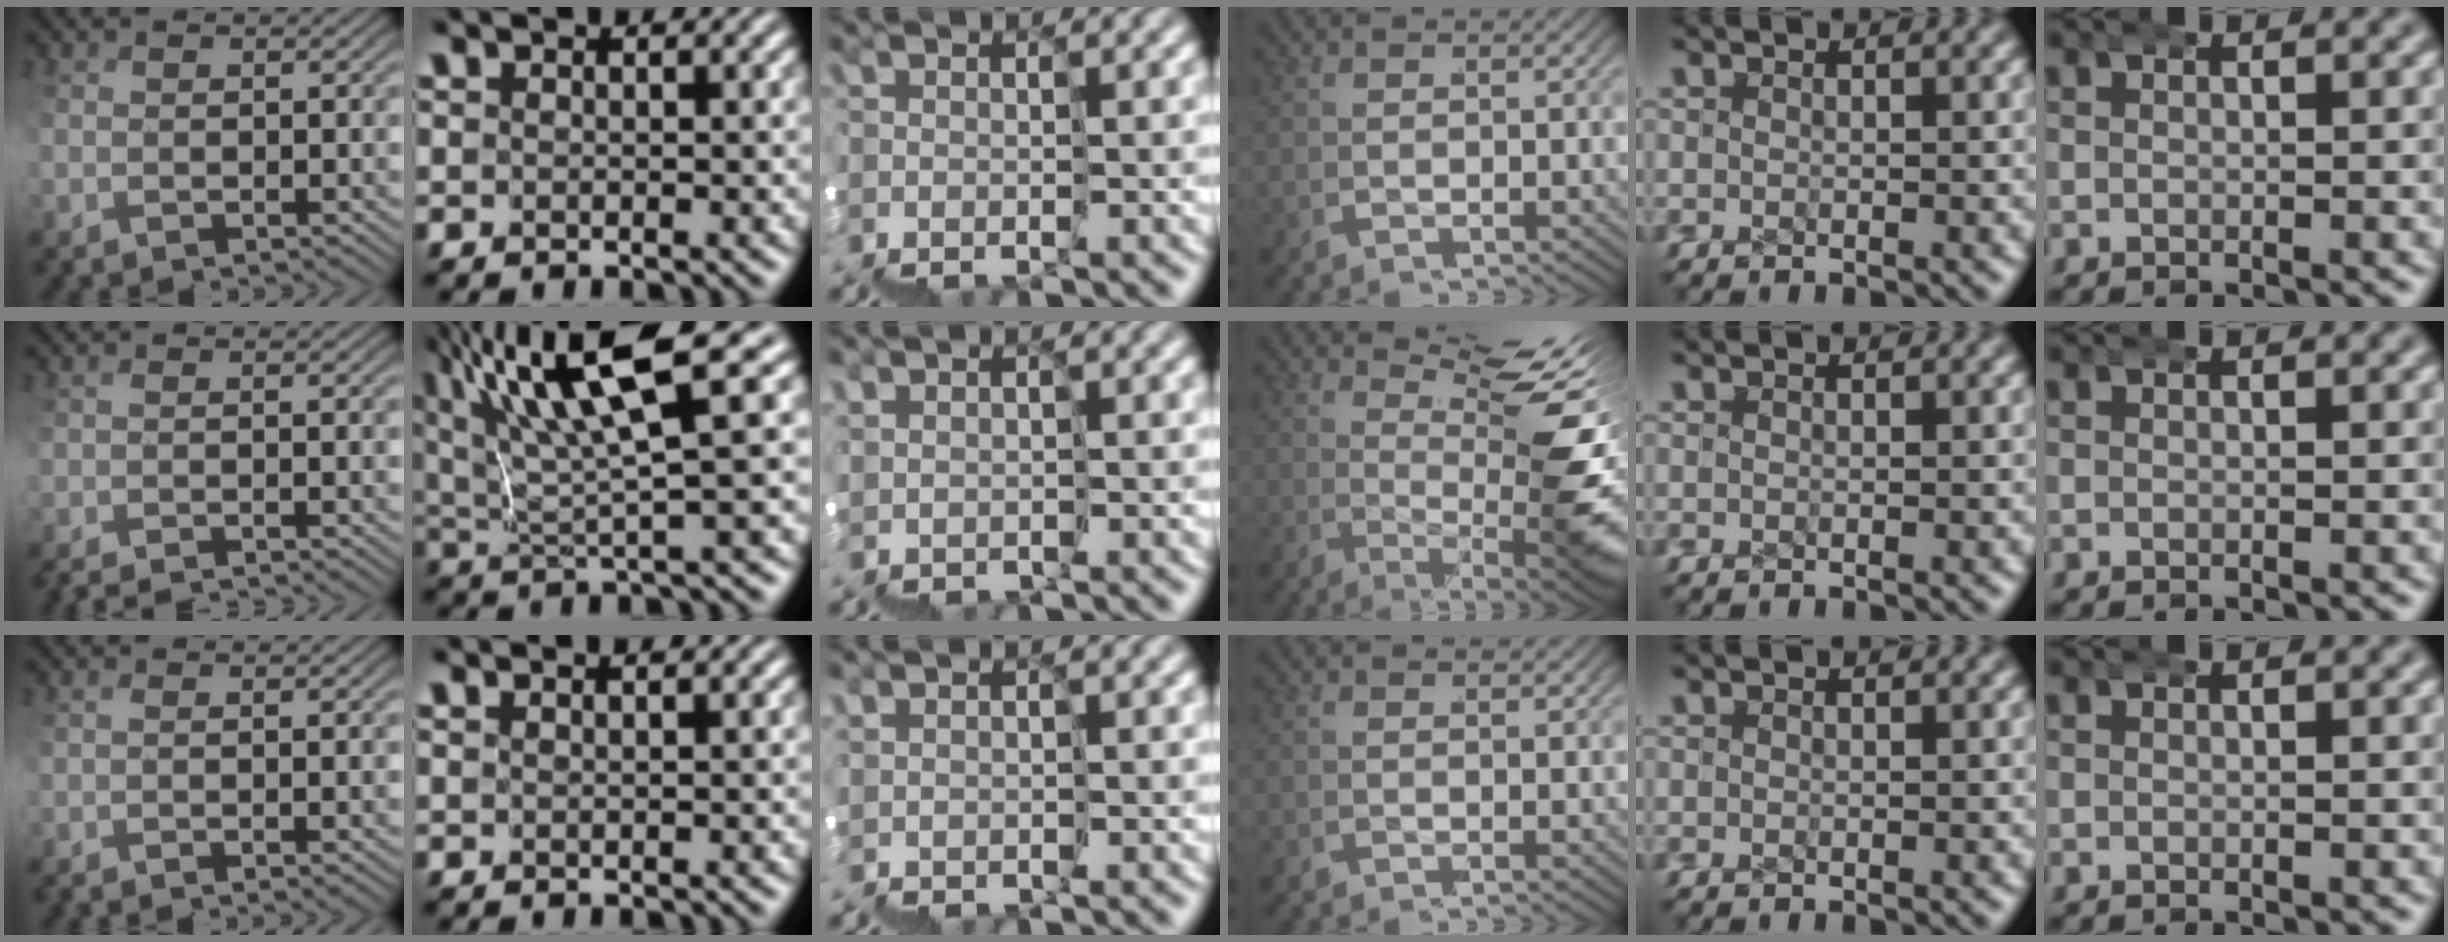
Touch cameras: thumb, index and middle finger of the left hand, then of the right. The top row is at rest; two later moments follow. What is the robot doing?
{"motion": "wrap", "object": "ethernet cable"}